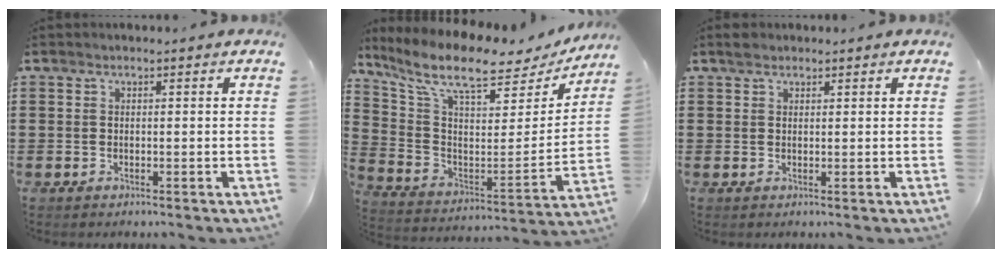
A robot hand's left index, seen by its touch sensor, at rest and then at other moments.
{"total": 10.2, "force": [7.8, 2.6, 5.9], "torque": [-0.141, -0.053, 0.131]}
{"total": 1.3, "force": [1.2, 0.6, 0.2], "torque": [-0.007, 0.004, 0.023]}